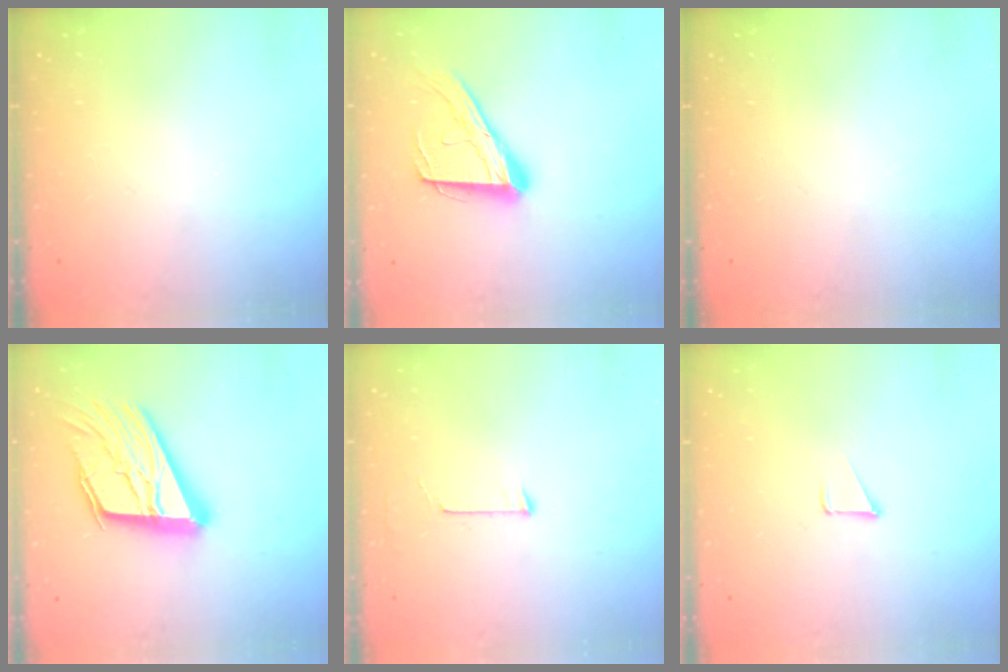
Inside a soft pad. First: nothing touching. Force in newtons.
{"total": 15.3, "press": 15.2, "slide": 1.4}
{"total": 0.0}
{"total": 22.6, "press": 22.3, "slide": 3.2}
{"total": 3.7, "press": 3.6, "slide": 0.4}
{"total": 1.7, "press": 1.7, "slide": 0.1}